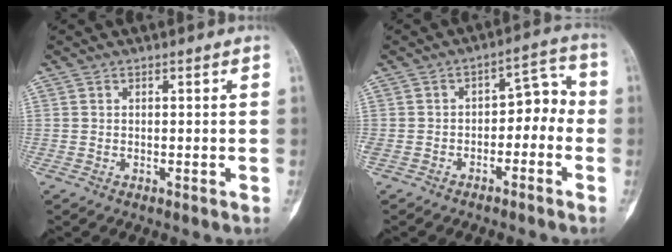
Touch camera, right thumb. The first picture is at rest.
{"total": 8.8, "force": [-2.7, 5.8, 6.0], "torque": [-0.074, 0.049, -0.047]}